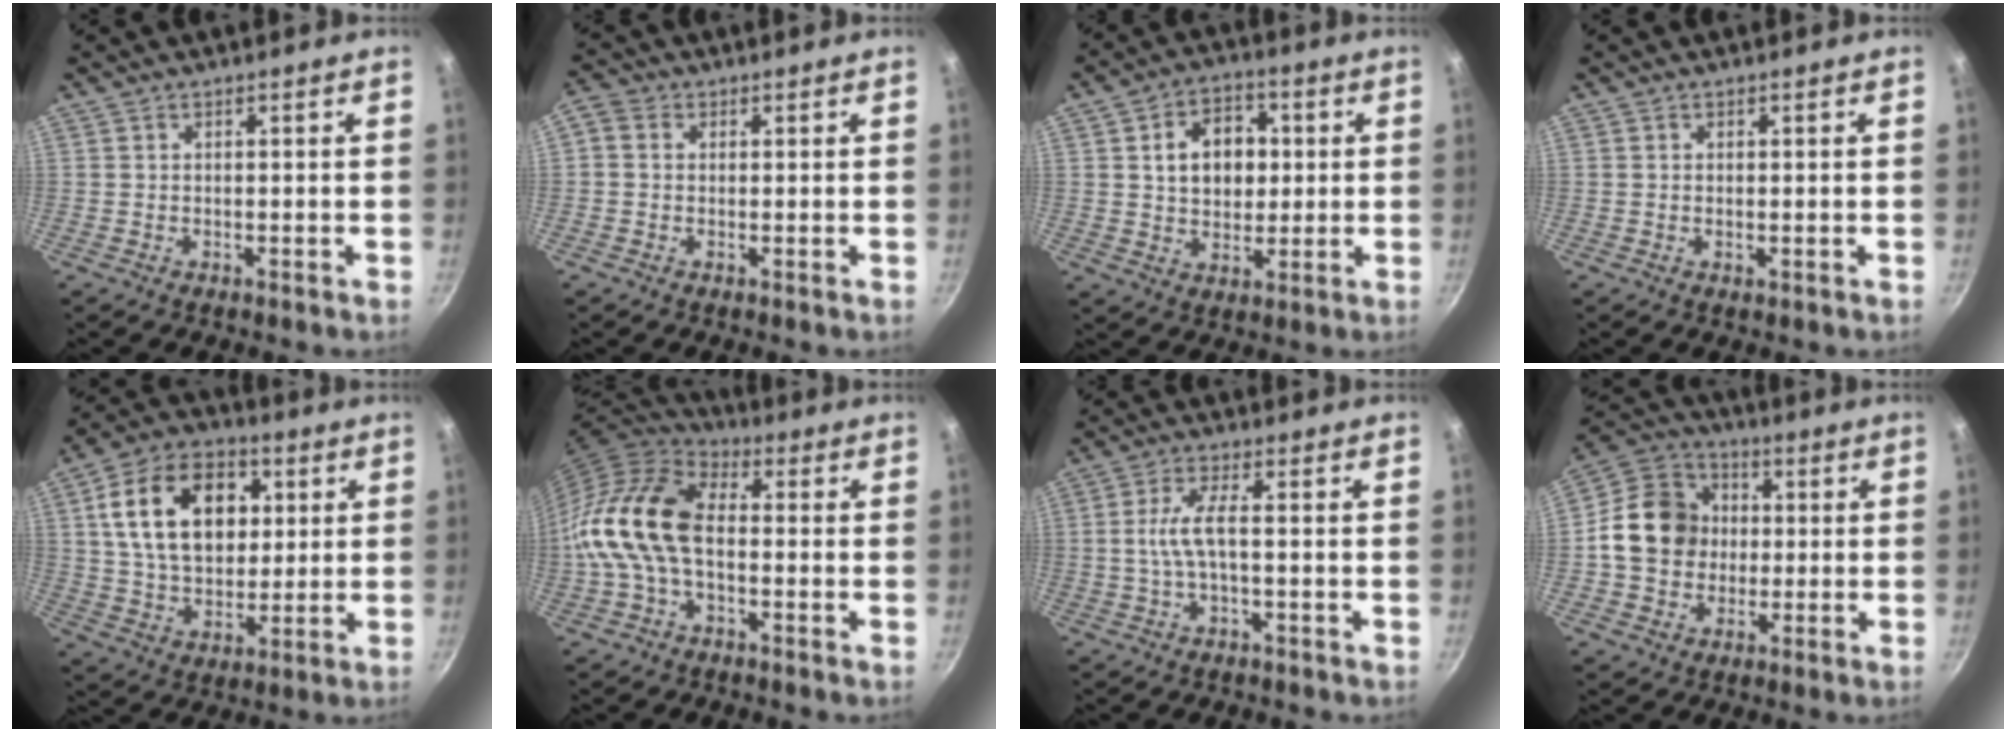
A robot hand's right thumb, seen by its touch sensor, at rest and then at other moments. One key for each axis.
{"total": 3.0, "fx": 0.1, "fy": 2.5, "fz": 1.7, "tx": -0.044, "ty": 0.014, "tz": -0.012}
{"total": 10.8, "fx": 1.8, "fy": 8.1, "fz": 7.0, "tx": -0.076, "ty": 0.007, "tz": 0.025}
{"total": 0.6, "fx": -0.1, "fy": 0.2, "fz": 0.6, "tx": -0.010, "ty": -0.001, "tz": -0.002}
{"total": 19.2, "fx": 4.6, "fy": 13.1, "fz": 13.3, "tx": -0.198, "ty": 0.006, "tz": 0.072}
{"total": 14.2, "fx": -1.7, "fy": 8.8, "fz": 11.1, "tx": -0.207, "ty": 0.038, "tz": -0.050}
{"total": 5.5, "fx": -0.7, "fy": 1.4, "fz": 5.3, "tx": -0.123, "ty": 0.016, "tz": -0.017}
{"total": 14.1, "fx": -0.1, "fy": 12.1, "fz": 7.3, "tx": -0.097, "ty": 0.026, "tz": -0.019}